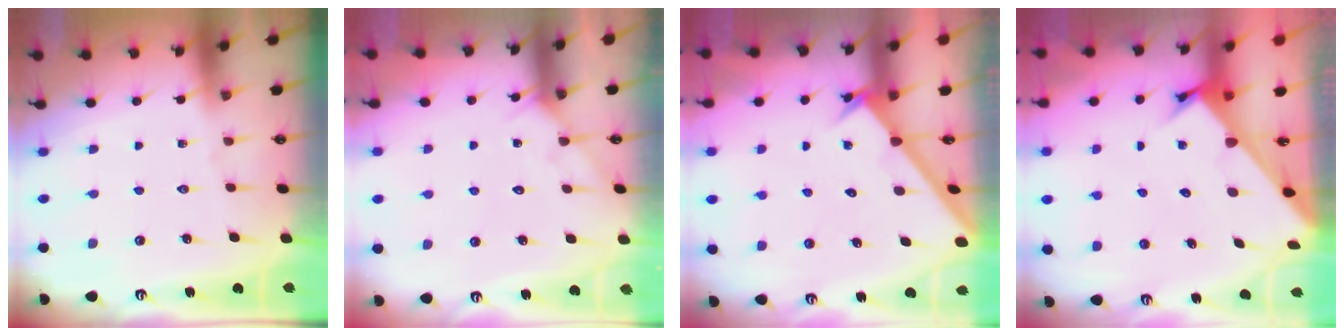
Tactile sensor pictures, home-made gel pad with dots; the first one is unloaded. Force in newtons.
{"total": 4.3, "press": 4.3, "slide": 0.4}
{"total": 1.9, "press": 1.9, "slide": 0.2}
{"total": 2.8, "press": 2.8, "slide": 0.2}